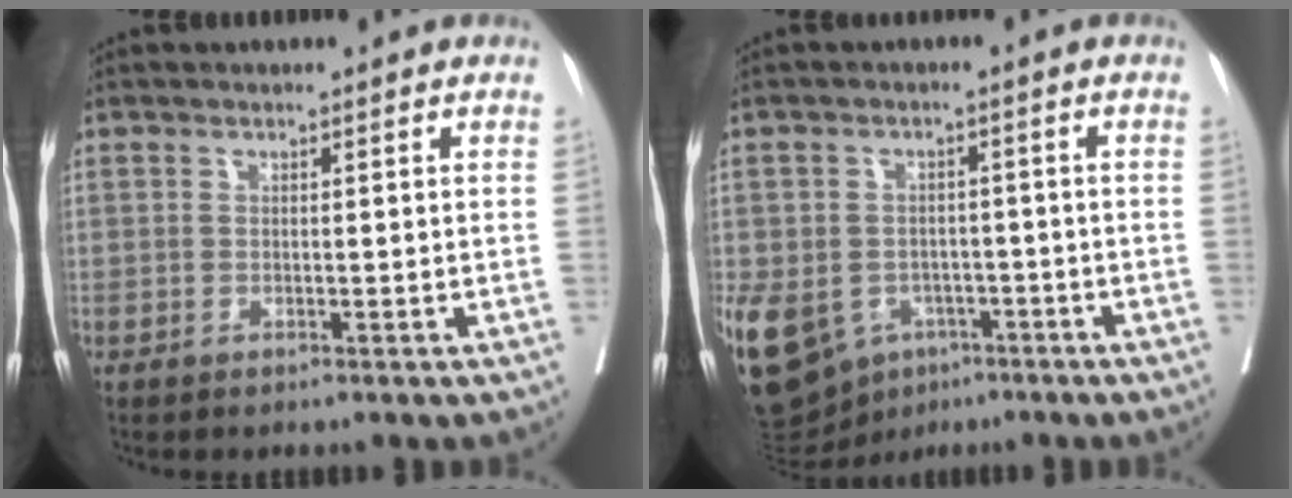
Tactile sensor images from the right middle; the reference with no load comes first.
{"total": 25.8, "force": [-10.9, 19.9, 12.2], "torque": [-0.386, -0.018, -0.156]}